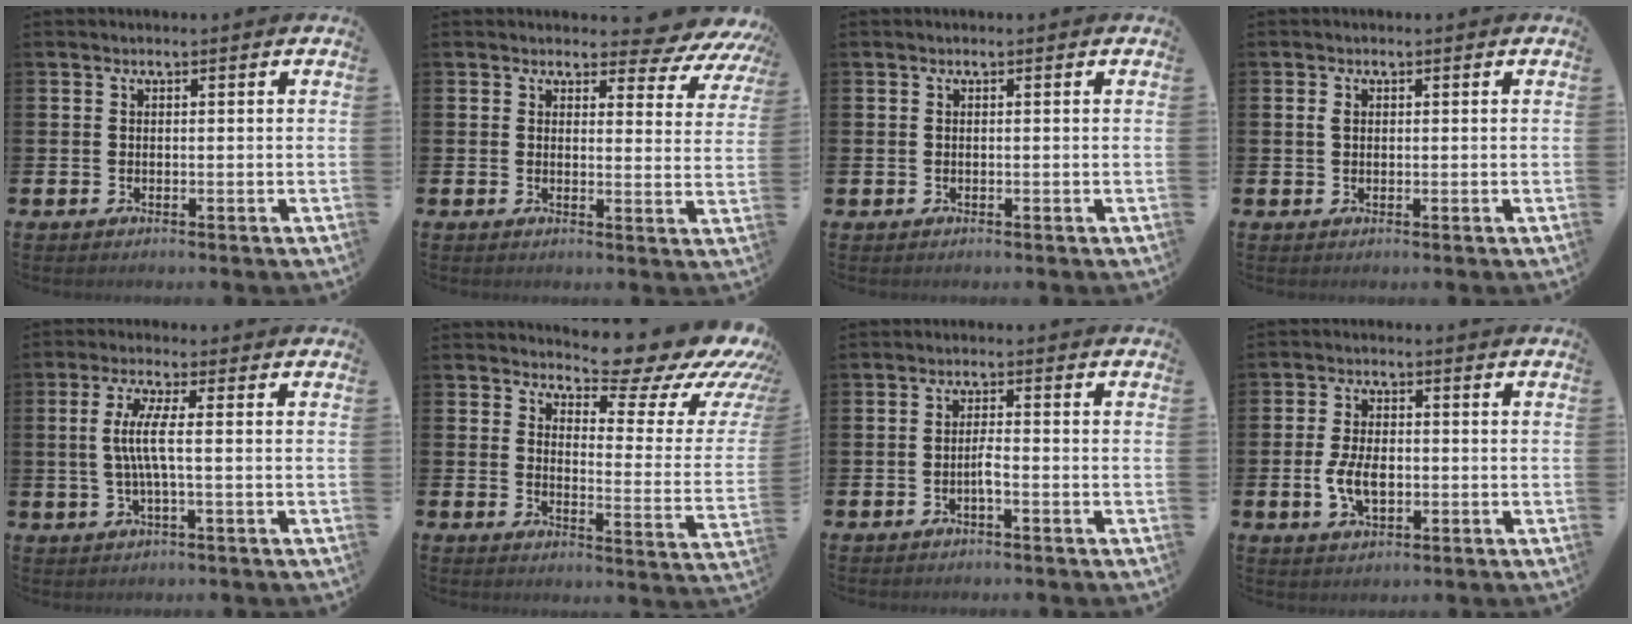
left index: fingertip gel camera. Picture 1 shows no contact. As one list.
[{"total": 4.2, "force": [3.8, 1.4, 1.0], "torque": [-0.004, -0.035, 0.059]}, {"total": 0.0}, {"total": 1.2, "force": [0.6, 0.8, 0.7], "torque": [-0.011, 0.005, 0.008]}, {"total": 4.9, "force": [0.2, 0.5, 4.8], "torque": [-0.097, -0.003, -0.001]}, {"total": 9.0, "force": [8.0, 2.5, 3.2], "torque": [-0.043, -0.073, 0.128]}, {"total": 1.6, "force": [-0.7, 0.1, 1.4], "torque": [-0.028, 0.000, -0.013]}, {"total": 5.2, "force": [-0.7, 3.0, 4.1], "torque": [-0.080, -0.001, -0.018]}]